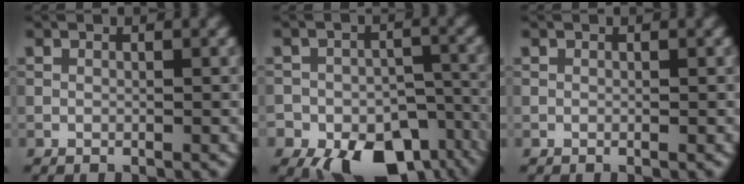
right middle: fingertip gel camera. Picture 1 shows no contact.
{"total": 13.0, "force": [-8.7, 7.7, 5.8], "torque": [-0.082, -0.035, -0.098]}
{"total": 0.0}